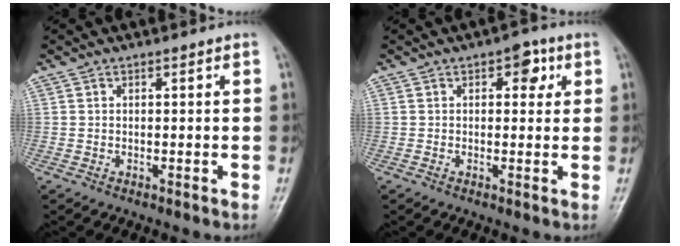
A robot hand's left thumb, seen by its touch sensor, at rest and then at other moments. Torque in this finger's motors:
{"motor_torque": [0.26, 0.09, 0.12, -0.24, 0.01]}